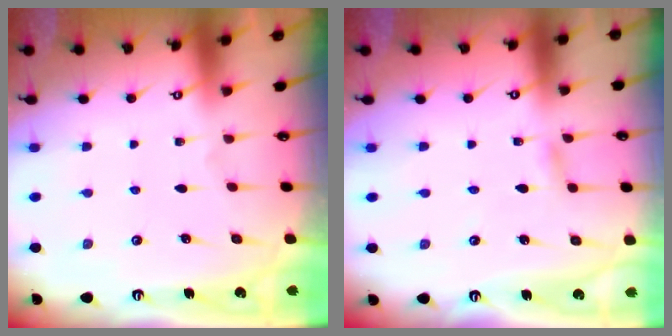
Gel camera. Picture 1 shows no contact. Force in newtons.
{"total": 2.9, "press": 2.9, "slide": 0.4}